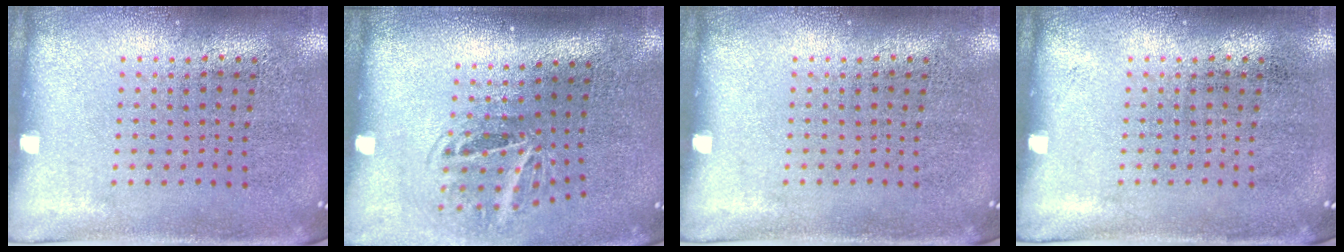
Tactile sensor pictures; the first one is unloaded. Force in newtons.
{"total": 2.0, "press": 1.3, "slide": 1.5}
{"total": 0.0}
{"total": 0.0}